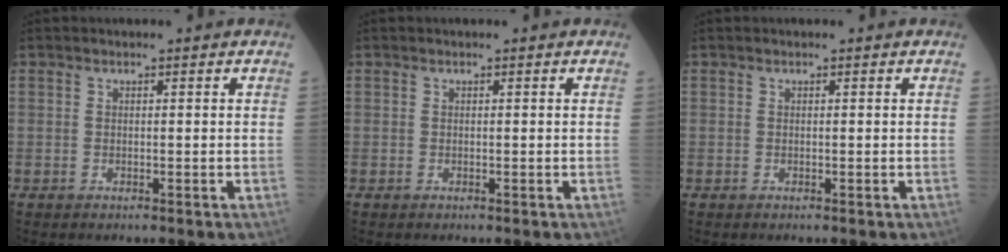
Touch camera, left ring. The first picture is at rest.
{"total": 0.0}
{"total": 0.0}